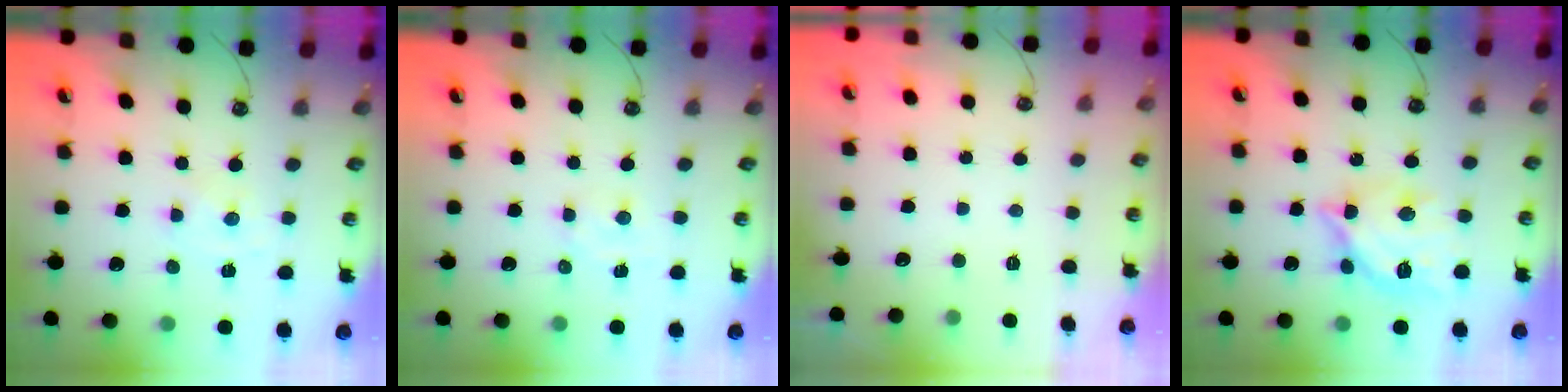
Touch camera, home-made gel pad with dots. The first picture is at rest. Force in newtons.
{"total": 2.6, "press": 2.6, "slide": 0.4}
{"total": 0.0}
{"total": 14.3, "press": 14.2, "slide": 1.2}